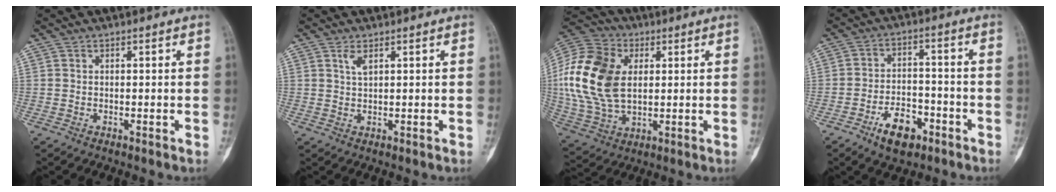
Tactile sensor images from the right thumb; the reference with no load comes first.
{"total": 1.9, "force": [1.1, 0.5, 1.4], "torque": [-0.025, -0.003, 0.026]}
{"total": 20.1, "force": [2.9, 13.4, 14.6], "torque": [-0.300, 0.001, 0.056]}
{"total": 8.7, "force": [-5.0, 4.8, 5.4], "torque": [-0.067, 0.033, -0.080]}